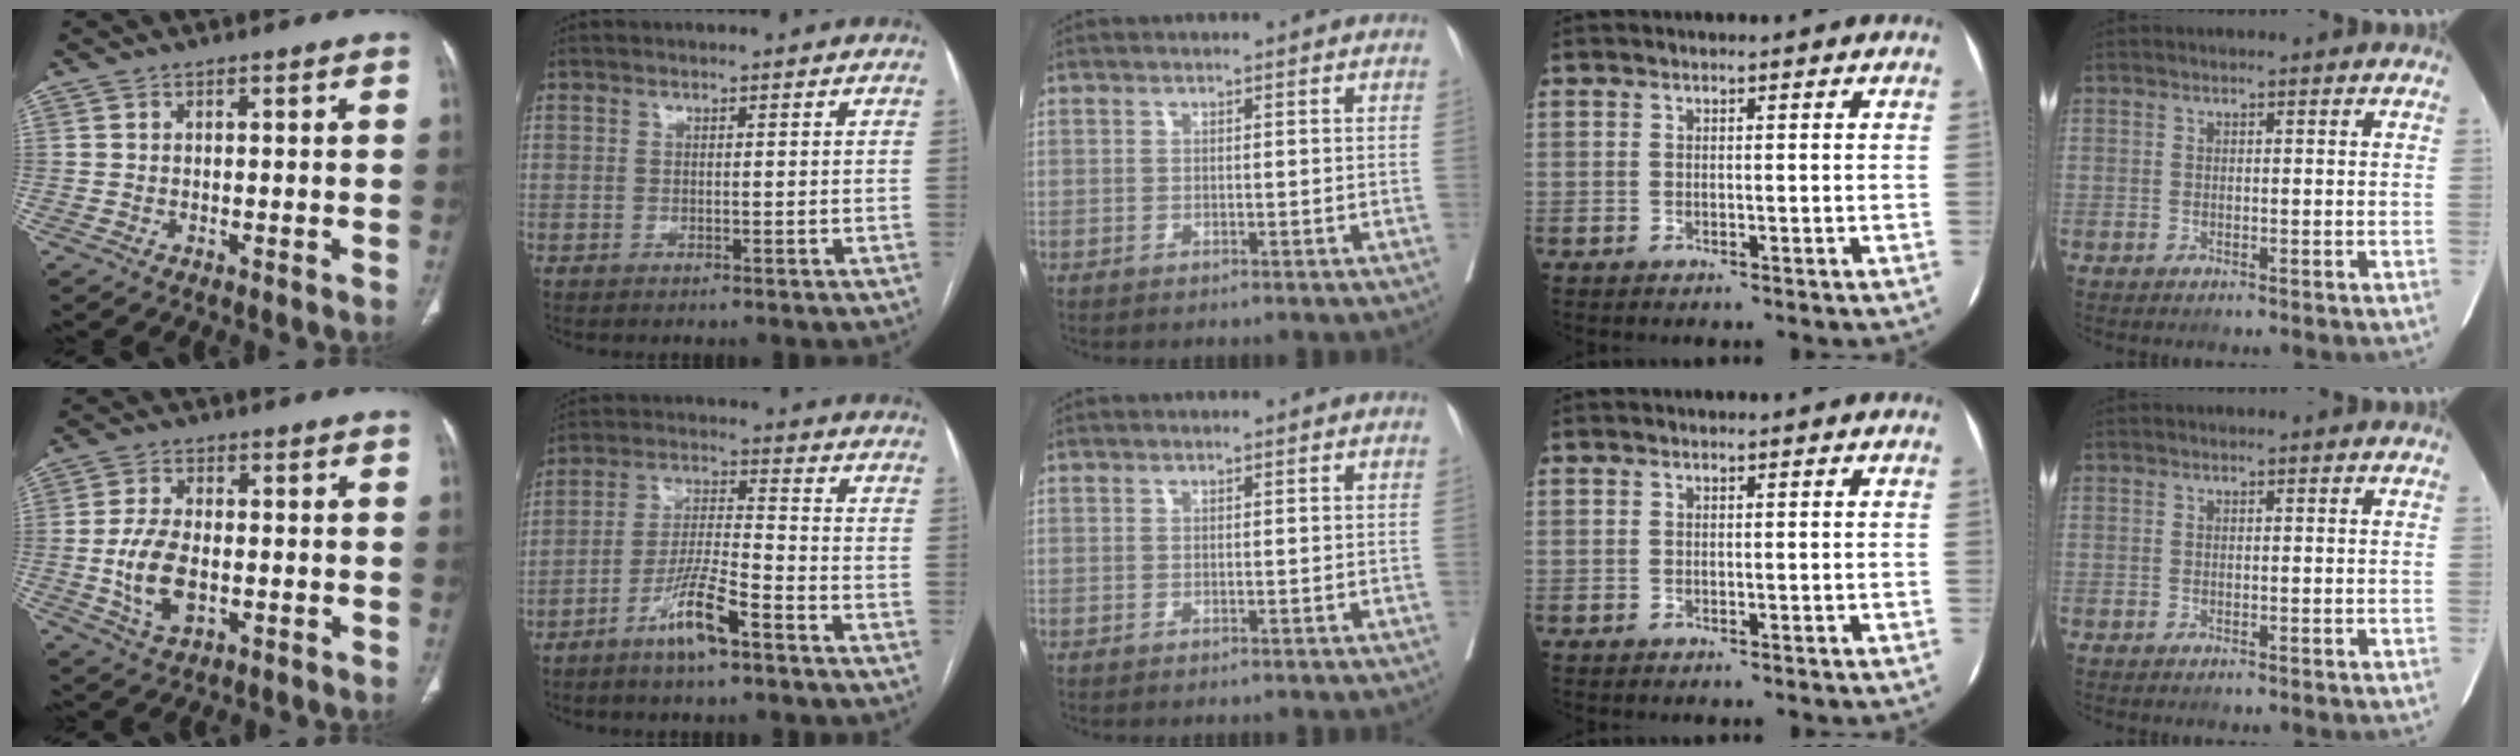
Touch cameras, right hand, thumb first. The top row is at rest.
{"thumb": {"total": 9.2, "force": [-1.5, 5.2, 7.4], "torque": [-0.145, 0.002, -0.023]}, "index": {"total": 8.9, "force": [-5.5, 1.0, 6.9], "torque": [-0.140, -0.003, -0.103]}, "middle": {"total": 0.5, "force": [-0.5, 0.1, 0.1], "torque": [0.000, -0.002, -0.009]}}